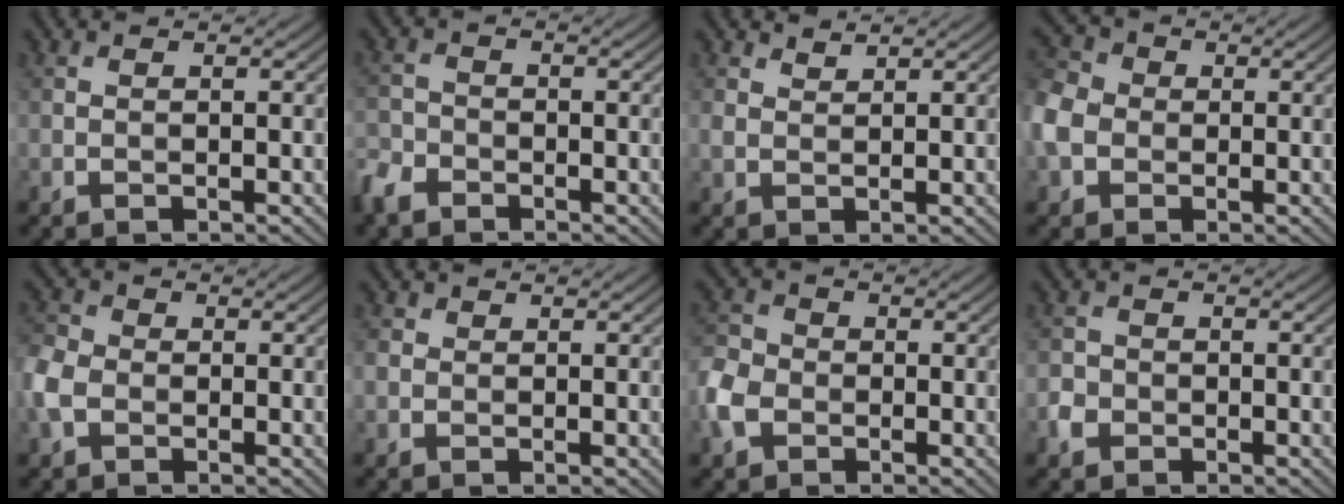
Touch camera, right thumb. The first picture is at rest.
{"total": 3.6, "force": [-2.8, 1.9, 1.3], "torque": [-0.035, -0.006, -0.071]}
{"total": 1.8, "force": [1.5, 0.6, 0.6], "torque": [-0.020, 0.001, 0.035]}
{"total": 7.0, "force": [-1.3, 5.7, 3.9], "torque": [-0.126, 0.004, -0.047]}
{"total": 5.1, "force": [-1.5, 3.9, 3.0], "torque": [-0.089, 0.003, -0.042]}
{"total": 1.5, "force": [0.3, 1.3, 0.6], "torque": [-0.017, 0.002, 0.003]}
{"total": 5.0, "force": [-2.0, 3.9, 2.5], "torque": [-0.073, 0.001, -0.055]}
{"total": 2.1, "force": [-1.1, 1.8, 0.6], "torque": [-0.012, 0.000, -0.025]}